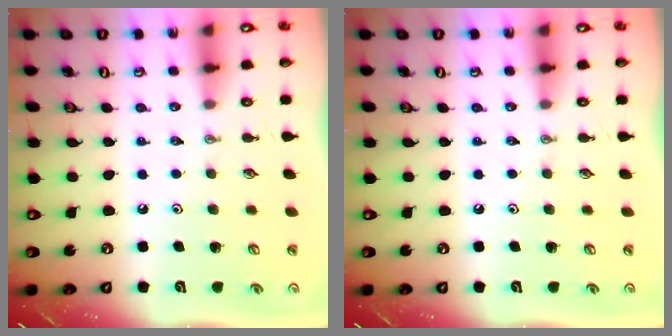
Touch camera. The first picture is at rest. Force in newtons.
{"total": 0.0}